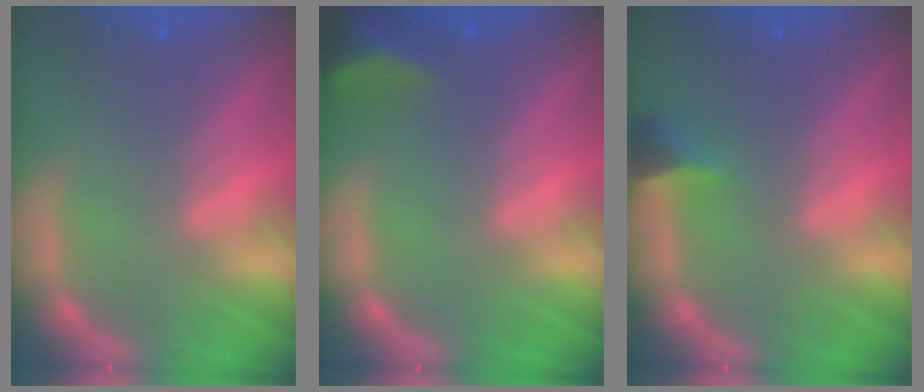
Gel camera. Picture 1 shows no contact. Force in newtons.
{"total": 4.5}
{"total": 1.9}